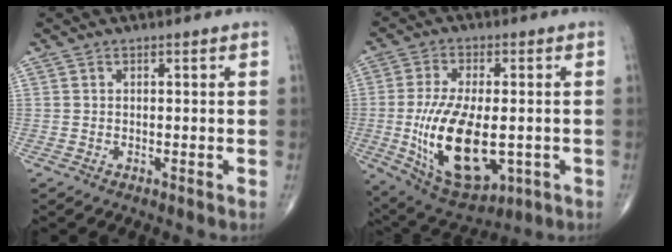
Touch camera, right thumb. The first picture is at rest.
{"total": 18.9, "force": [-3.1, 9.4, 16.1], "torque": [-0.293, -0.012, -0.028]}